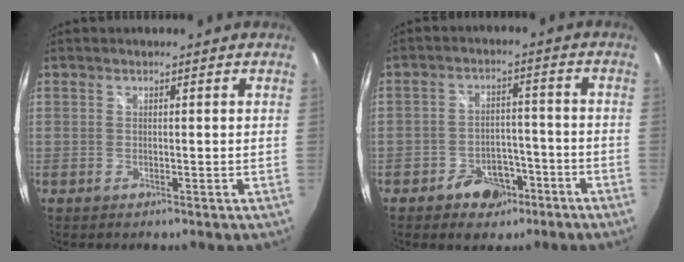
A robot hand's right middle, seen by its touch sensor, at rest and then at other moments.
{"total": 7.2, "force": [-4.7, 4.8, 2.6], "torque": [-0.063, 0.016, -0.060]}